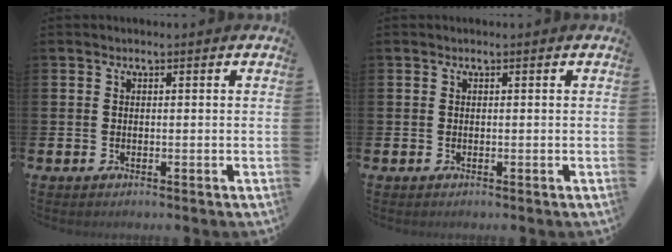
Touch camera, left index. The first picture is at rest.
{"total": 0.0}